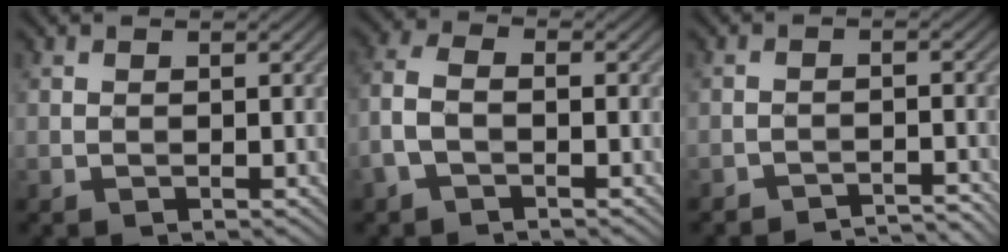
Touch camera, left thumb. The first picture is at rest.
{"total": 3.8, "force": [-1.5, 1.9, 2.9], "torque": [-0.077, 0.007, -0.041]}
{"total": 3.4, "force": [-3.4, 0.3, 0.7], "torque": [-0.009, 0.006, -0.053]}